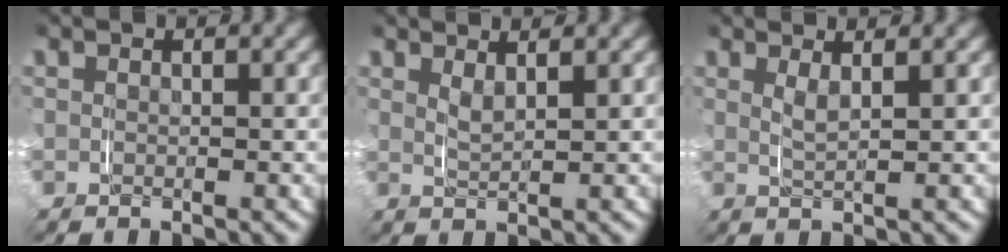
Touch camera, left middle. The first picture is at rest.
{"total": 1.5, "force": [1.1, -0.1, 1.0], "torque": [-0.021, -0.007, 0.016]}
{"total": 1.5, "force": [0.7, -0.3, 1.2], "torque": [-0.029, -0.008, 0.012]}